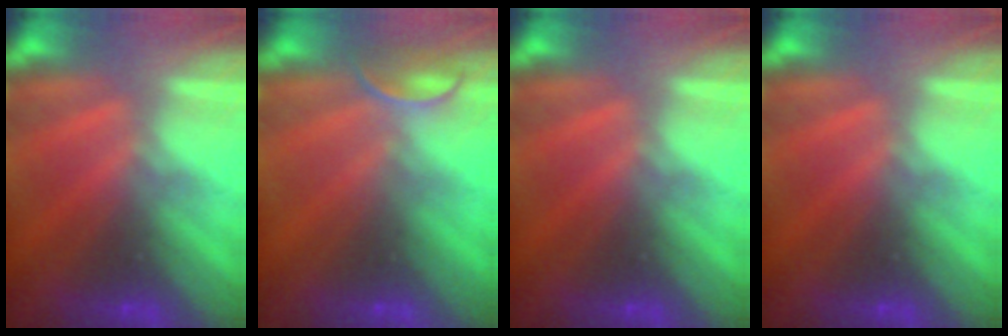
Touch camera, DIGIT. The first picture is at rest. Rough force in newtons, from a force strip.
{"total": 2.4}
{"total": 0.0}
{"total": 0.0}